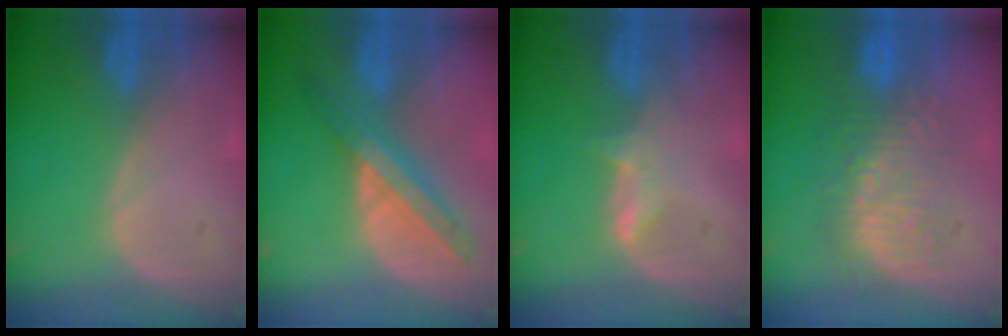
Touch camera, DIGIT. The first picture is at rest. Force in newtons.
{"total": 6.9, "press": 6.6, "slide": 1.7}
{"total": 2.9, "press": 2.9, "slide": 0.4}
{"total": 8.9, "press": 8.7, "slide": 1.9}